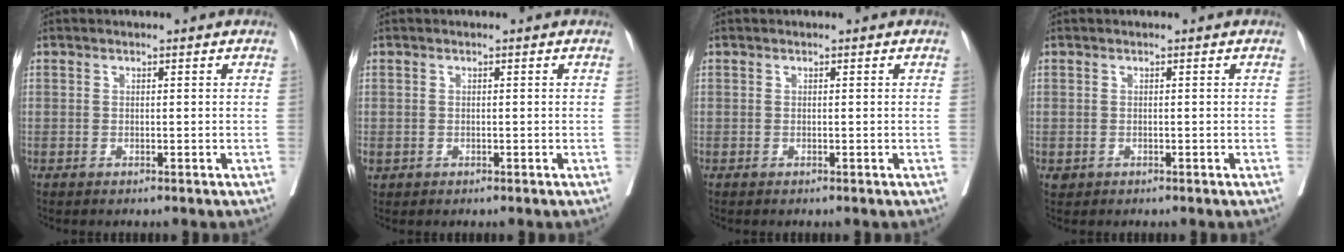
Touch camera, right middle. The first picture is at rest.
{"total": 0.9, "force": [-0.1, 0.8, 0.3], "torque": [-0.006, 0.003, 0.002]}
{"total": 0.0}
{"total": 0.7, "force": [-0.2, 0.6, 0.2], "torque": [-0.004, 0.001, 0.002]}